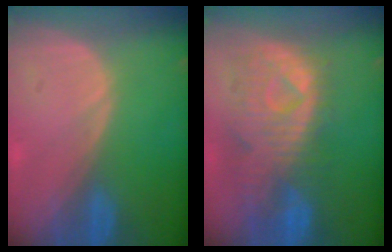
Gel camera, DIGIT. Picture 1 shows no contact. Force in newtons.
{"total": 10.9, "press": 9.6, "slide": 5.2}